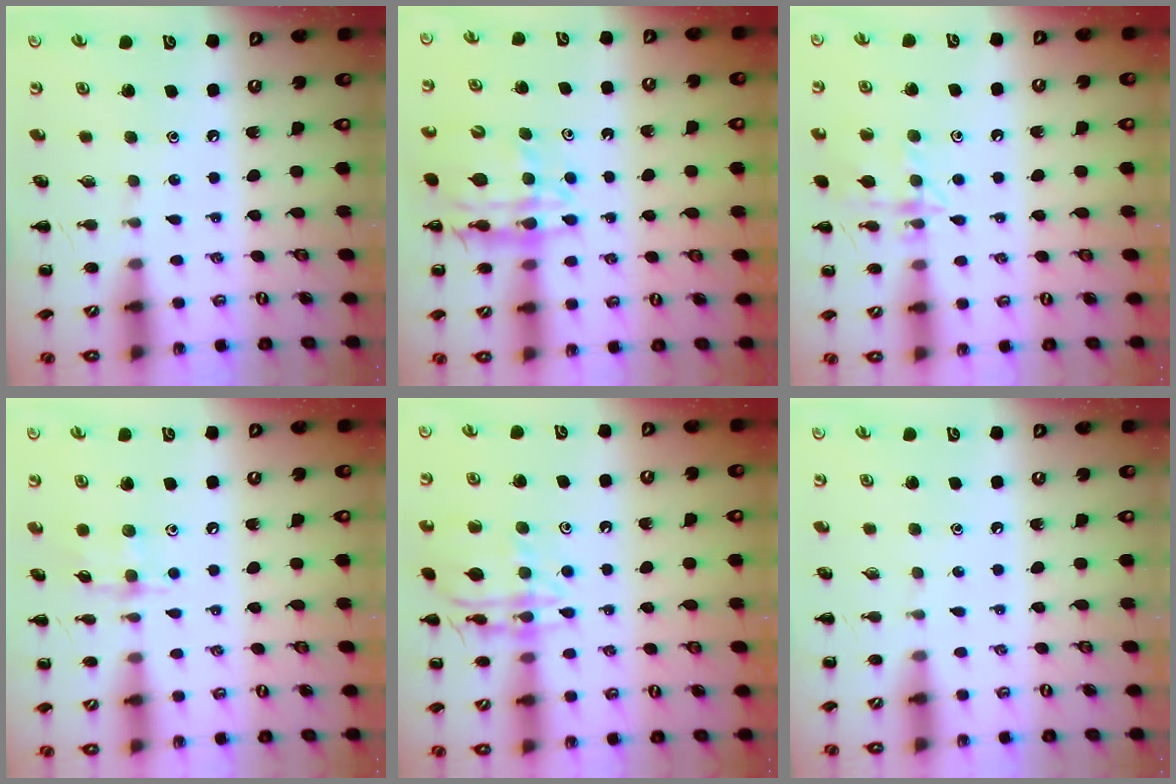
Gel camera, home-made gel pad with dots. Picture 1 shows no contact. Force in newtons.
{"total": 12.9, "press": 12.4, "slide": 3.7}
{"total": 12.7, "press": 12.7, "slide": 0.8}
{"total": 6.6, "press": 6.6, "slide": 0.6}
{"total": 13.6, "press": 13.5, "slide": 1.2}
{"total": 0.0}